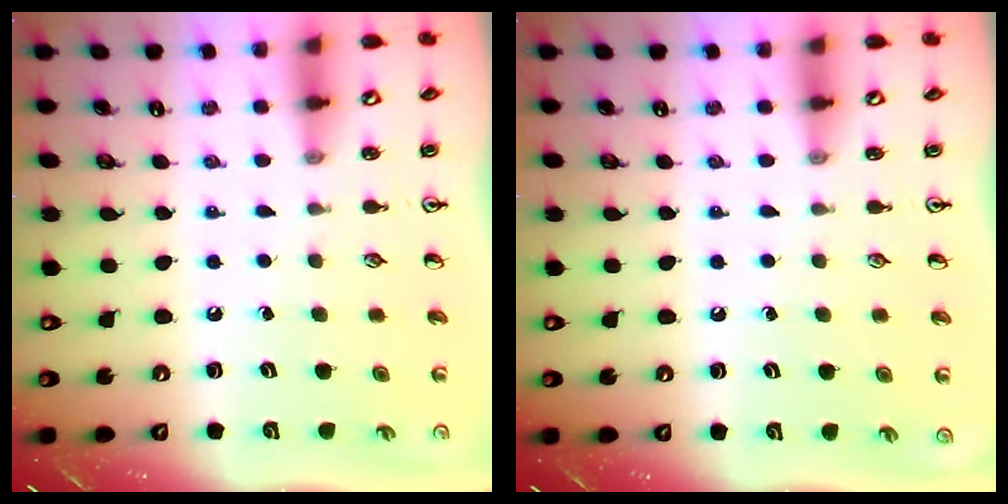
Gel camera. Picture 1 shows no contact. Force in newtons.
{"total": 0.0}